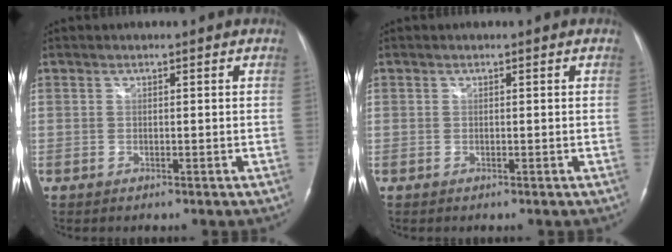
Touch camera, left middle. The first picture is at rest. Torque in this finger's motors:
{"motor_torque": [-0.06, 0.02, 0.01, 0.00]}